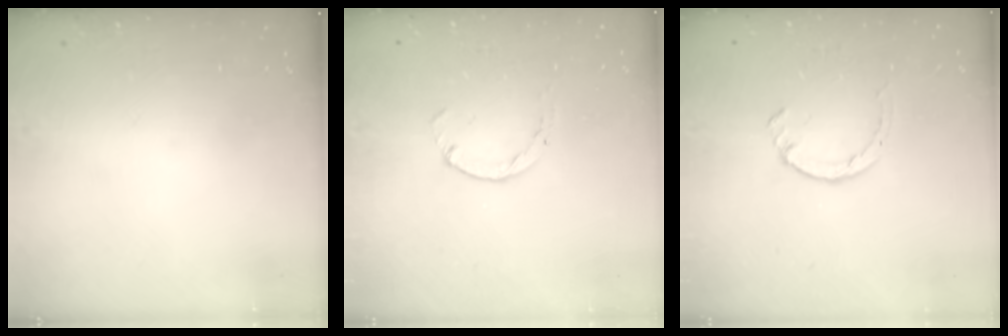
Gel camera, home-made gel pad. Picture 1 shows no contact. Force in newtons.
{"total": 0.0}
{"total": 1.4, "press": 1.4, "slide": 0.3}